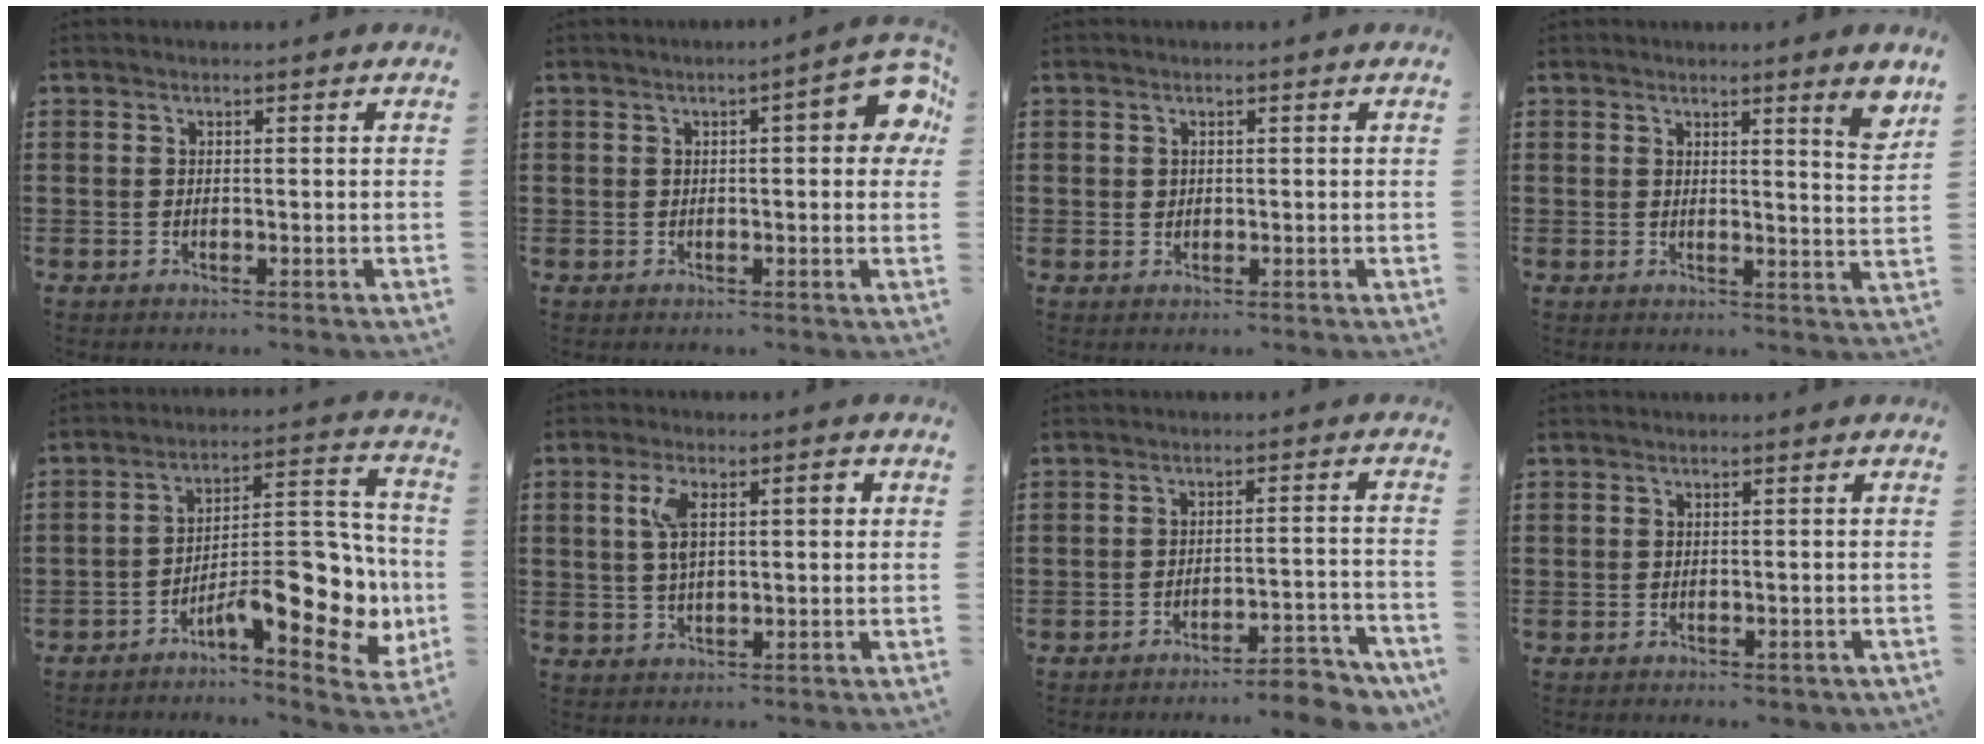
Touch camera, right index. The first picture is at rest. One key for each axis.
{"total": 6.1, "fx": 1.3, "fy": 1.1, "fz": 5.8, "tx": -0.078, "ty": -0.004, "tz": 0.013}
{"total": 0.7, "fx": 0.2, "fy": 0.7, "fz": 0.2, "tx": -0.006, "ty": 0.003, "tz": 0.005}
{"total": 4.0, "fx": 2.9, "fy": -1.0, "fz": 2.5, "tx": -0.032, "ty": -0.018, "tz": 0.045}
{"total": 12.6, "fx": -5.5, "fy": 4.7, "fz": 10.3, "tx": -0.130, "ty": -0.001, "tz": -0.100}
{"total": 6.2, "fx": 1.4, "fy": 2.2, "fz": 5.6, "tx": -0.105, "ty": 0.008, "tz": 0.019}
{"total": 4.7, "fx": -4.4, "fy": -0.2, "fz": 1.7, "tx": -0.028, "ty": -0.008, "tz": -0.085}
{"total": 0.6, "fx": -0.6, "fy": 0.0, "fz": 0.1, "tx": -0.003, "ty": -0.004, "tz": -0.012}